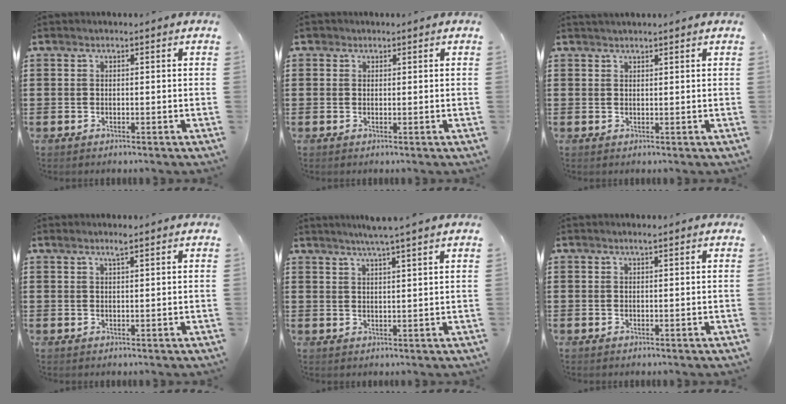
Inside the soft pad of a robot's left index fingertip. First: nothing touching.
{"total": 0.9, "force": [0.6, 0.7, 0.1], "torque": [-0.006, 0.005, 0.011]}
{"total": 1.0, "force": [1.0, 0.2, 0.1], "torque": [-0.003, 0.000, 0.020]}
{"total": 1.9, "force": [1.3, 0.1, 1.4], "torque": [-0.029, 0.000, 0.023]}
{"total": 3.7, "force": [3.1, -0.9, 1.8], "torque": [-0.041, -0.009, 0.053]}
{"total": 0.8, "force": [0.5, 0.0, 0.6], "torque": [-0.011, 0.001, 0.009]}